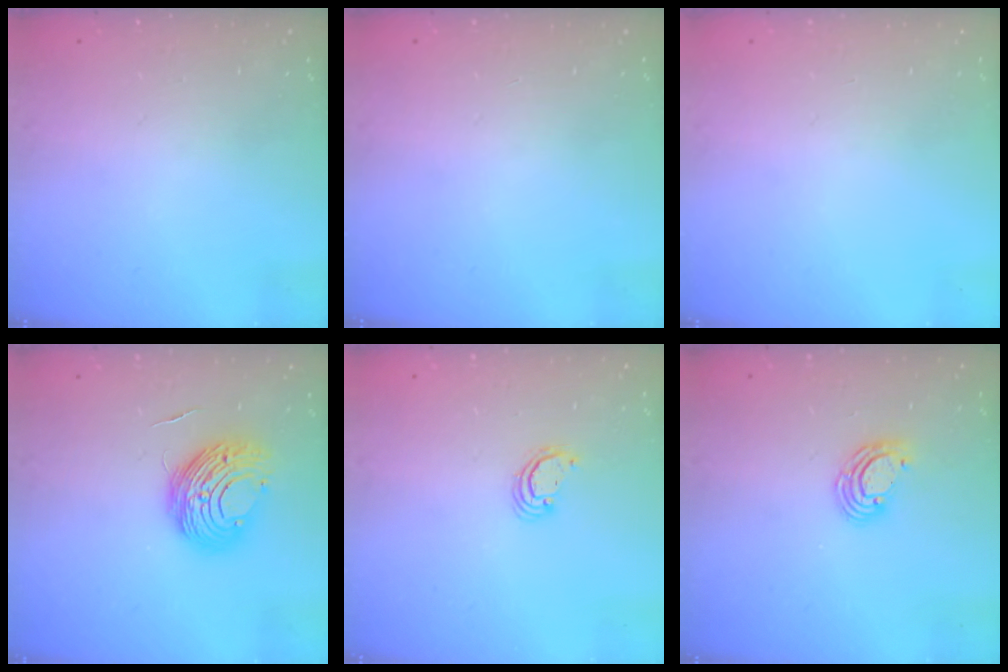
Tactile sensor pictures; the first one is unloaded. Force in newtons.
{"total": 0.0}
{"total": 0.0}
{"total": 11.3, "press": 11.2, "slide": 1.2}
{"total": 2.4, "press": 2.4, "slide": 0.3}
{"total": 6.5, "press": 6.5, "slide": 0.6}